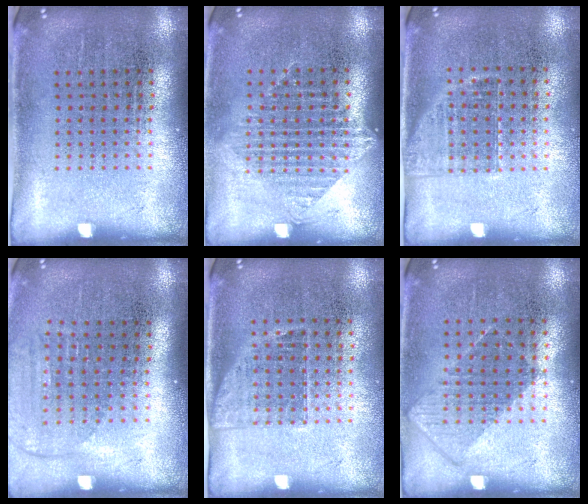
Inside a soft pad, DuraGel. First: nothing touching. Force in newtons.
{"total": 1.2, "press": 1.1, "slide": 0.5}
{"total": 1.2, "press": 1.0, "slide": 0.7}
{"total": 1.3, "press": 1.2, "slide": 0.6}
{"total": 1.1, "press": 0.9, "slide": 0.7}
{"total": 0.9, "press": 0.7, "slide": 0.4}